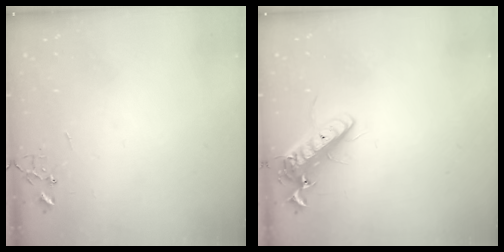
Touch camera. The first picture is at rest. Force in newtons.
{"total": 14.0, "press": 13.7, "slide": 2.8}